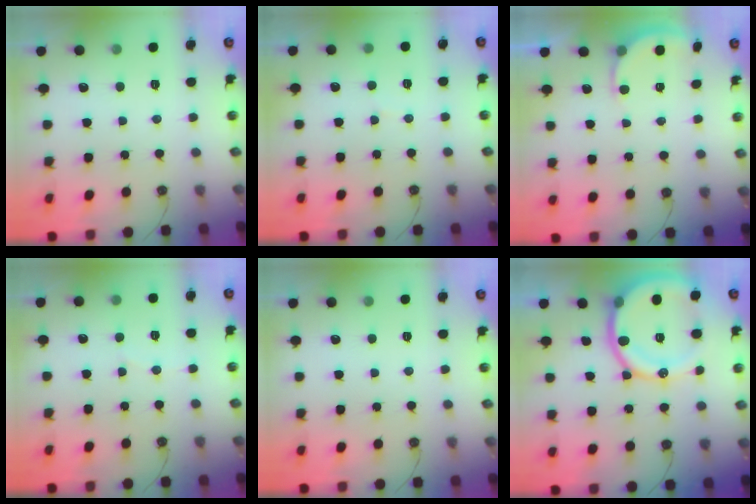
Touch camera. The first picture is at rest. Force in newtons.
{"total": 3.3, "press": 3.3, "slide": 0.3}
{"total": 2.4, "press": 2.2, "slide": 0.9}
{"total": 2.7, "press": 2.7, "slide": 0.3}
{"total": 0.0}
{"total": 17.3, "press": 17.2, "slide": 2.0}